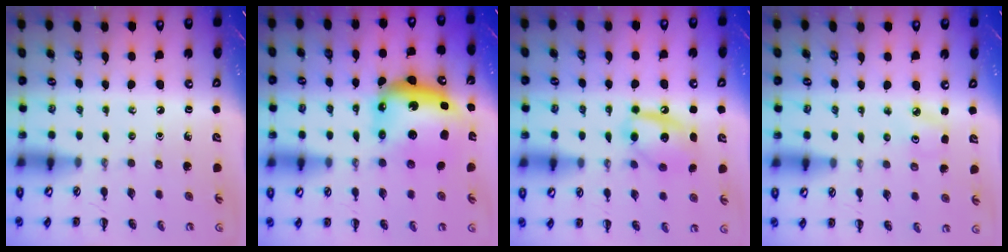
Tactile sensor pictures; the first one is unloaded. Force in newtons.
{"total": 10.2, "press": 9.7, "slide": 3.0}
{"total": 12.9, "press": 12.7, "slide": 2.1}
{"total": 2.4, "press": 2.3, "slide": 0.6}